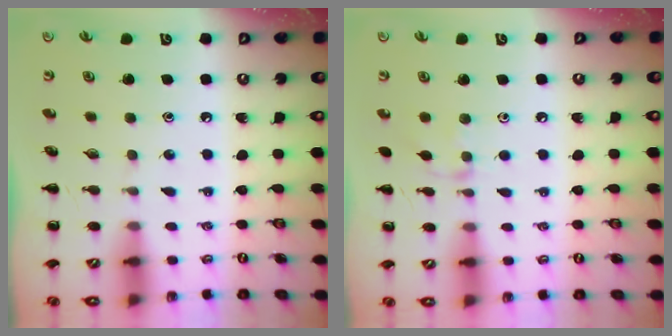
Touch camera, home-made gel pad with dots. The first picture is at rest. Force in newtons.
{"total": 4.4, "press": 4.3, "slide": 1.0}